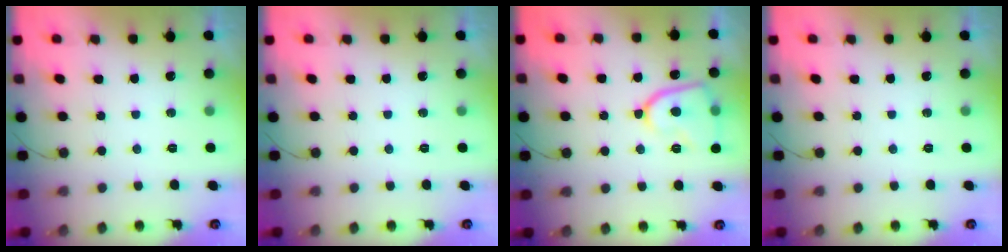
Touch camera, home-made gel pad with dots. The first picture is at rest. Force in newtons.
{"total": 0.0}
{"total": 12.7, "press": 12.6, "slide": 1.5}
{"total": 0.0}